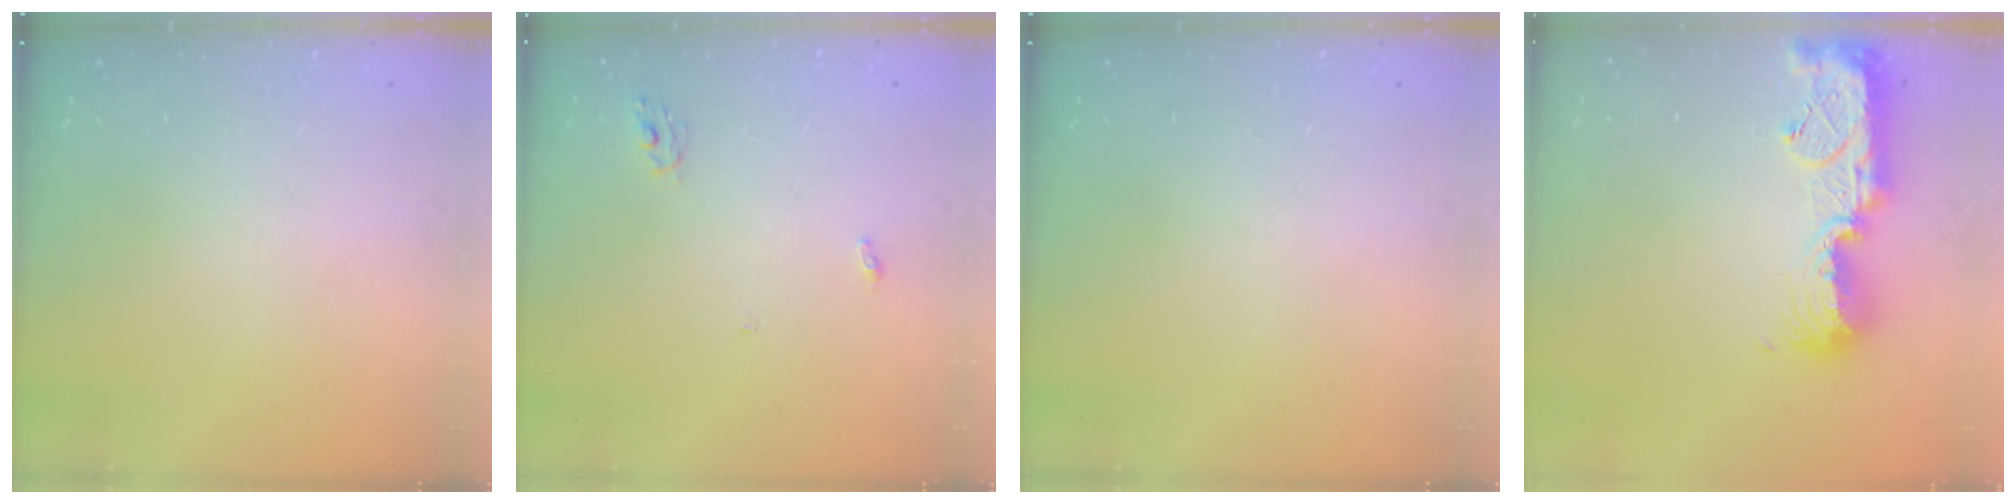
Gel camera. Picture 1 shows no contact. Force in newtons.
{"total": 2.8, "press": 2.8, "slide": 0.2}
{"total": 0.0}
{"total": 13.1, "press": 13.1, "slide": 0.8}